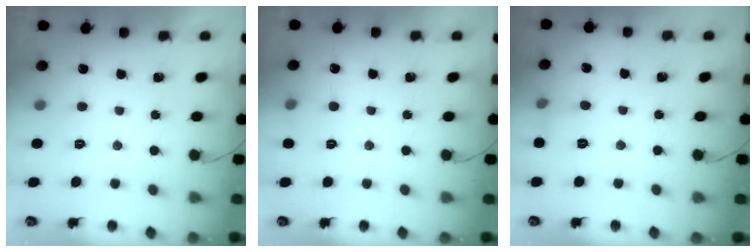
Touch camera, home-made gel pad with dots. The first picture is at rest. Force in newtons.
{"total": 8.0, "press": 4.1, "slide": 6.9}
{"total": 4.7, "press": 4.5, "slide": 1.5}